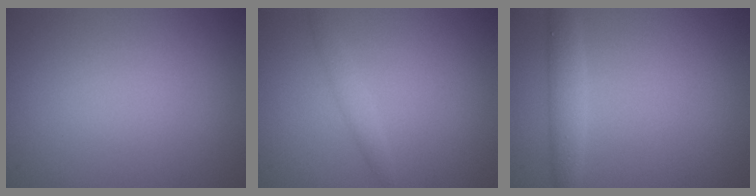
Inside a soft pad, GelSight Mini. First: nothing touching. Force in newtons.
{"total": 1.2, "press": 1.2, "slide": 0.1}
{"total": 2.1, "press": 2.1, "slide": 0.1}